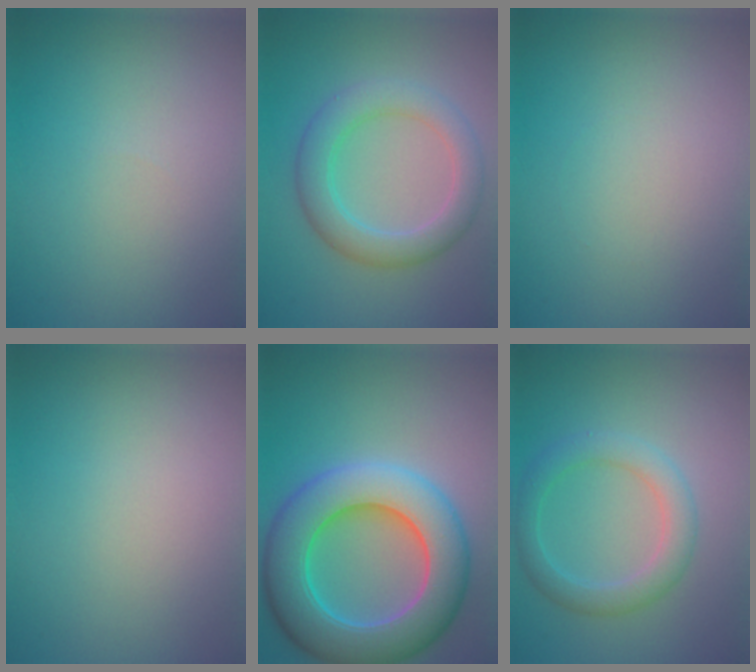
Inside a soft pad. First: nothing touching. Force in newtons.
{"total": 4.6, "press": 4.6, "slide": 0.4}
{"total": 0.0}
{"total": 0.0}
{"total": 11.1, "press": 11.0, "slide": 0.3}
{"total": 3.3, "press": 3.3, "slide": 0.1}